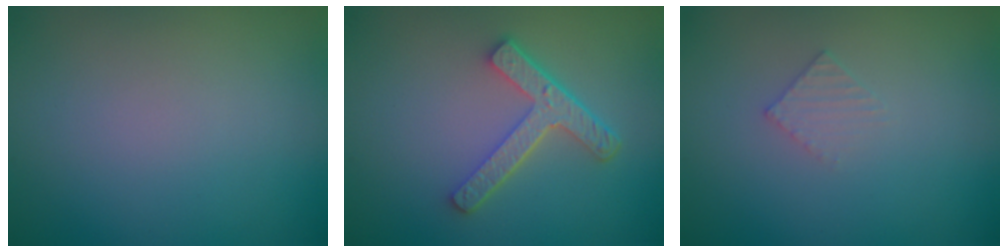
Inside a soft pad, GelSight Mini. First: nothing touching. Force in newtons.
{"total": 4.3, "press": 3.2, "slide": 2.8}
{"total": 1.1, "press": 1.1, "slide": 0.0}